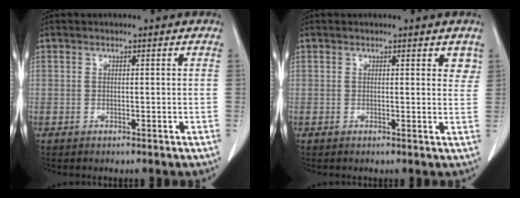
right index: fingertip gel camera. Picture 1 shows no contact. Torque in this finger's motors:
{"motor_torque": [-0.09, 0.06, 0.01, 0.00]}